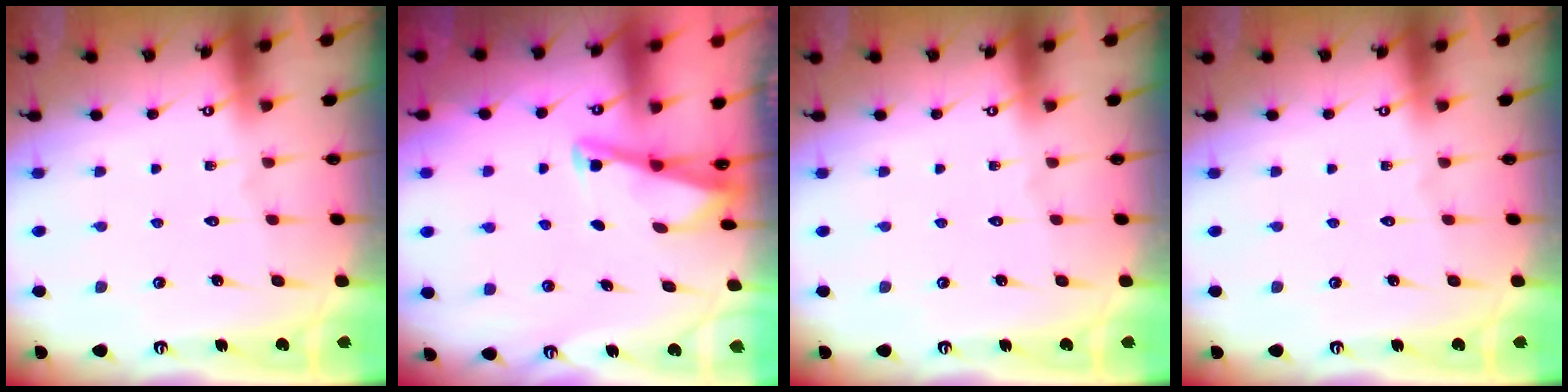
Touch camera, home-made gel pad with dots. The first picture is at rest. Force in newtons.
{"total": 3.0, "press": 3.0, "slide": 0.3}
{"total": 0.0}
{"total": 0.0}